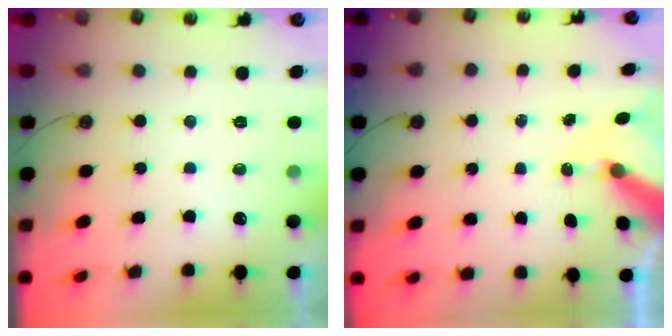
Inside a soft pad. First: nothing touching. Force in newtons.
{"total": 7.4, "press": 7.3, "slide": 1.1}